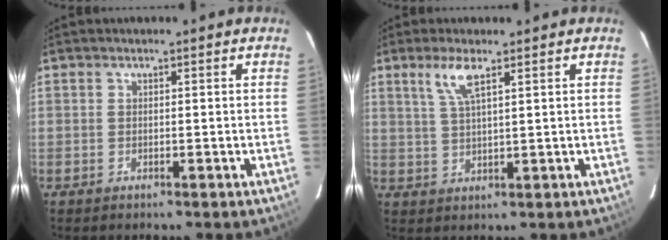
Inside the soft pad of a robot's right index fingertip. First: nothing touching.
{"total": 4.6, "force": [2.6, 0.6, 3.7], "torque": [-0.076, 0.002, 0.055]}